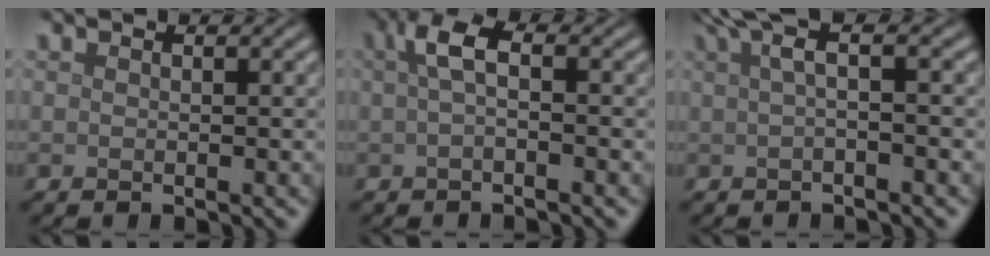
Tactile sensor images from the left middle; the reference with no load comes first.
{"total": 2.7, "force": [0.4, 0.8, 2.5], "torque": [-0.049, 0.009, 0.001]}
{"total": 3.2, "force": [1.0, 0.9, 2.9], "torque": [-0.045, 0.008, 0.011]}